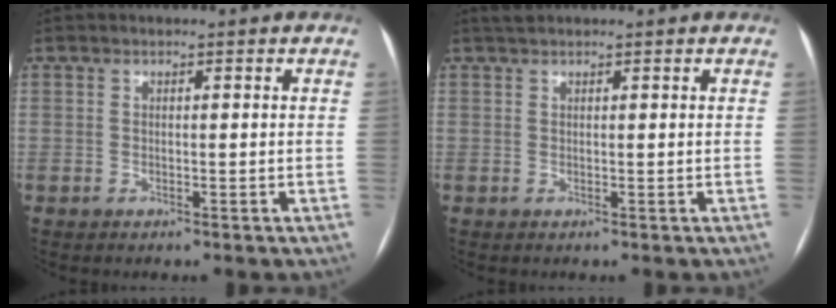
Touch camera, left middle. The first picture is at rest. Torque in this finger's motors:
{"motor_torque": [0.19, -0.15, 0.06, 0.01]}